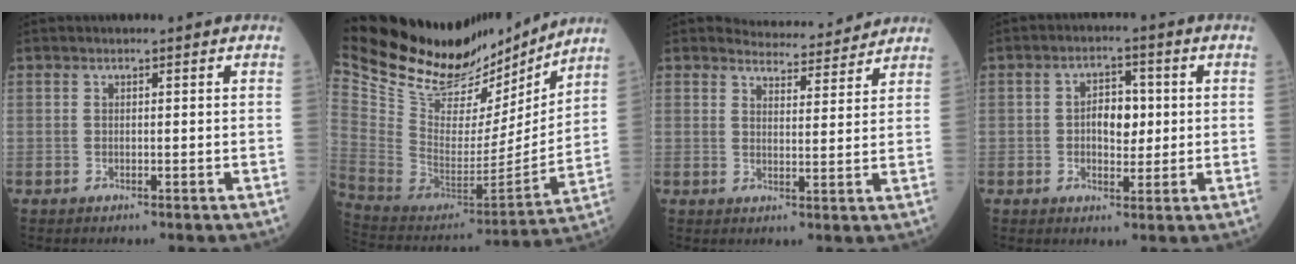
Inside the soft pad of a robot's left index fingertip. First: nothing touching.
{"total": 26.7, "force": [23.7, 7.5, 9.8], "torque": [-0.181, -0.040, 0.373]}
{"total": 6.5, "force": [6.5, 1.1, 0.0], "torque": [0.000, -0.001, 0.081]}
{"total": 5.2, "force": [0.1, 3.0, 4.2], "torque": [-0.068, 0.010, 0.002]}